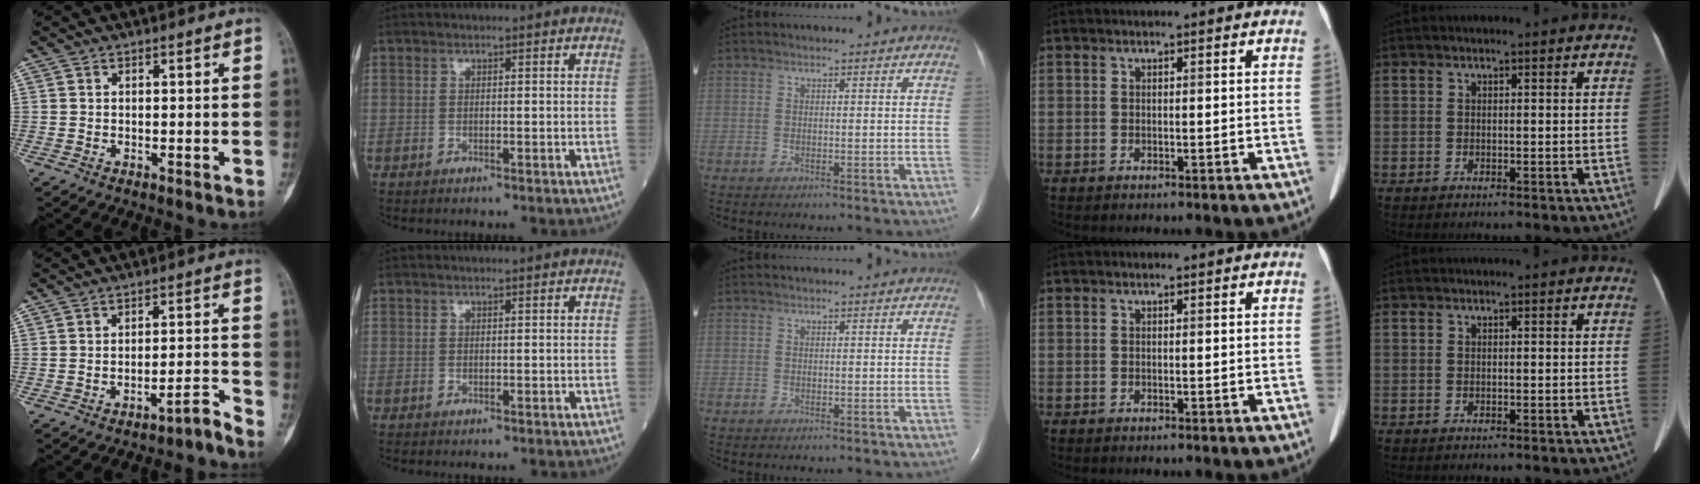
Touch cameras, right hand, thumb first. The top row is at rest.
{"thumb": {"total": 3.3, "force": [-3.2, -0.1, 1.0], "torque": [-0.013, 0.046, -0.044]}}